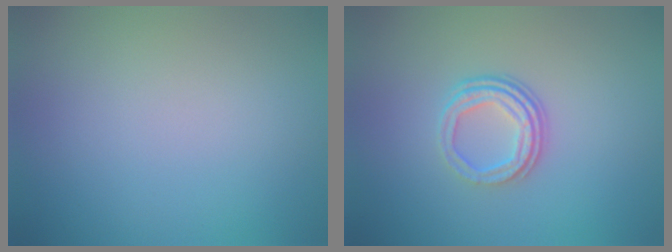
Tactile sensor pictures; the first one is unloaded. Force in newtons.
{"total": 3.4, "press": 2.5, "slide": 2.3}